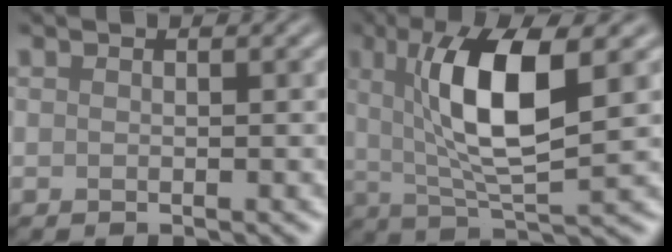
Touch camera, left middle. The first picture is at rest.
{"total": 8.7, "force": [2.1, 2.3, 8.1], "torque": [-0.140, -0.003, 0.038]}